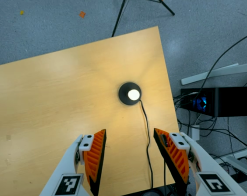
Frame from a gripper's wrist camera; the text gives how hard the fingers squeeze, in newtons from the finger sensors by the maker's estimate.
{"total": 0.0}